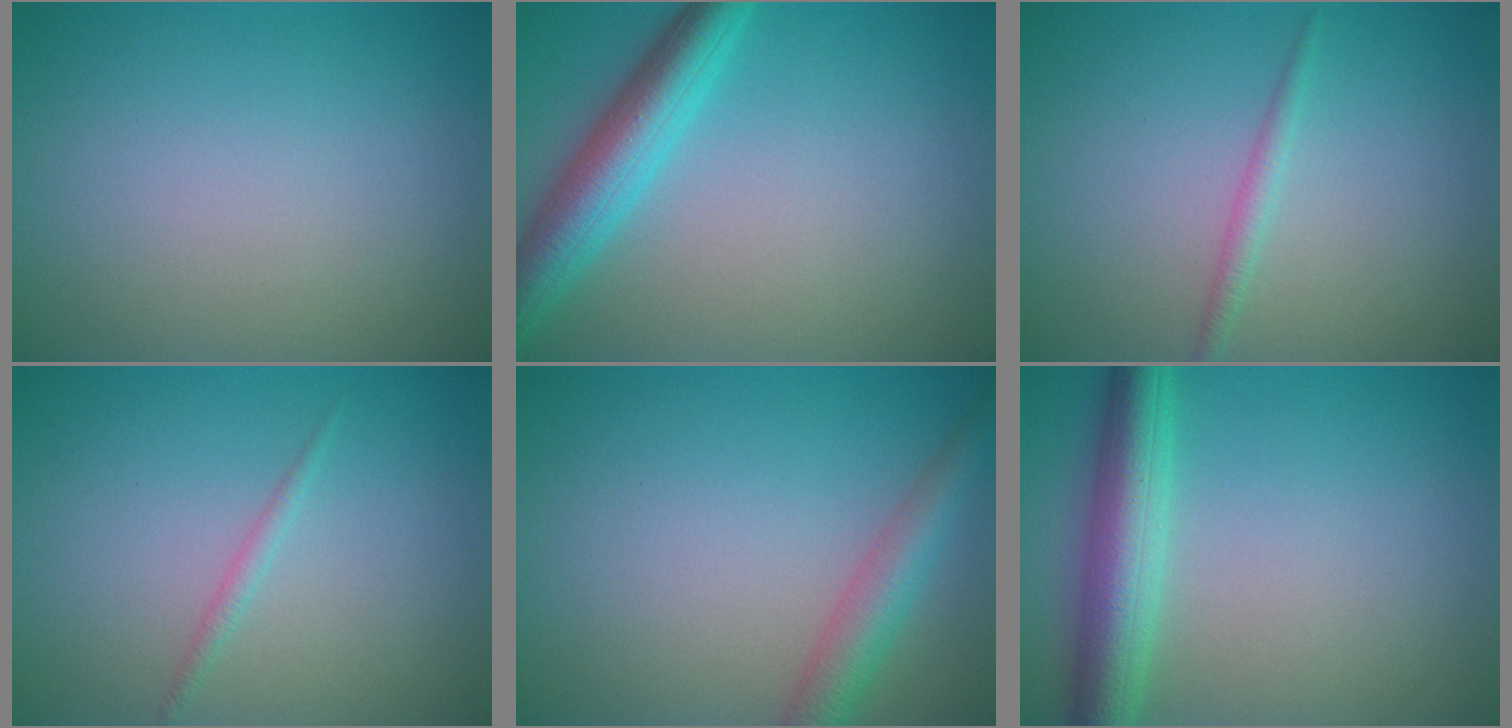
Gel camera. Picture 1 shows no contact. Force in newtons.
{"total": 5.3, "press": 5.3, "slide": 0.2}
{"total": 1.2, "press": 1.2, "slide": 0.1}
{"total": 0.9, "press": 0.9, "slide": 0.1}
{"total": 3.6, "press": 3.6, "slide": 0.2}
{"total": 5.7, "press": 5.7, "slide": 0.3}